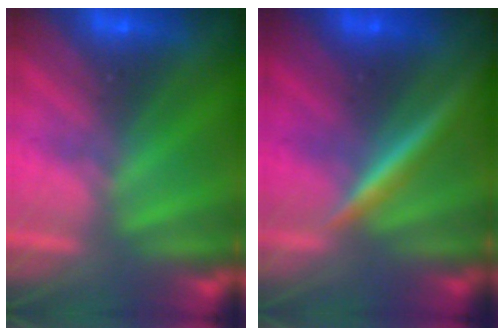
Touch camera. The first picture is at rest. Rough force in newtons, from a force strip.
{"total": 4.8}